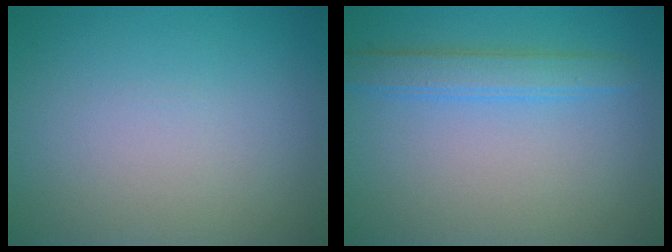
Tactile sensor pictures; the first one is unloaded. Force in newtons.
{"total": 2.7, "press": 2.7, "slide": 0.1}